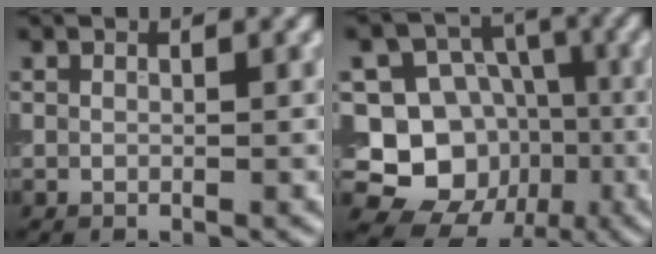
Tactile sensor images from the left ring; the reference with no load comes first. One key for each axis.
{"total": 12.1, "fx": -3.4, "fy": 10.7, "fz": 4.6, "tx": -0.075, "ty": 0.008, "tz": -0.083}